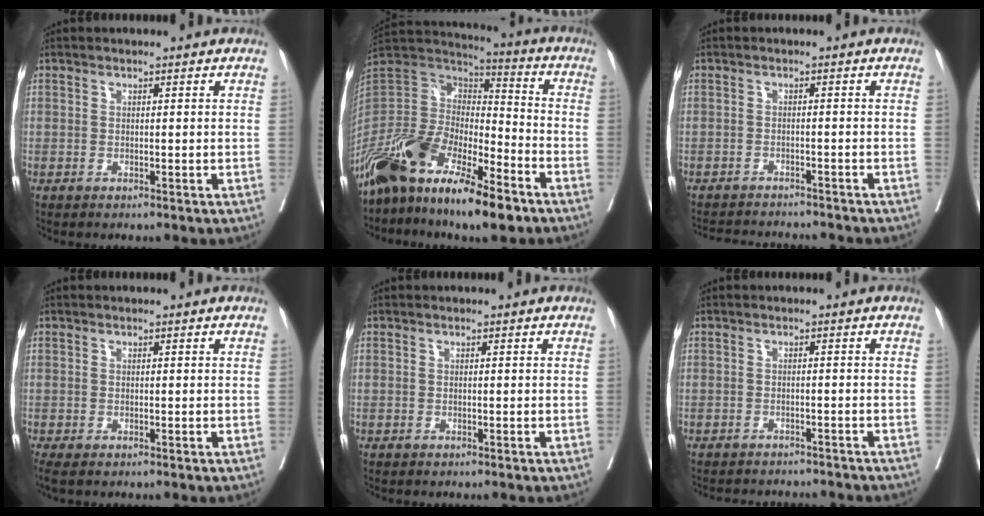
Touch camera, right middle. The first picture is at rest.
{"total": 20.0, "force": [-13.6, 5.7, 13.4], "torque": [-0.280, -0.012, -0.258]}
{"total": 8.7, "force": [-8.5, 0.7, 1.9], "torque": [-0.025, -0.003, -0.116]}
{"total": 1.7, "force": [-1.3, 0.6, 1.0], "torque": [-0.013, -0.008, -0.020]}
{"total": 0.0}
{"total": 8.2, "force": [-7.9, 1.5, 1.6], "torque": [-0.020, 0.000, -0.094]}